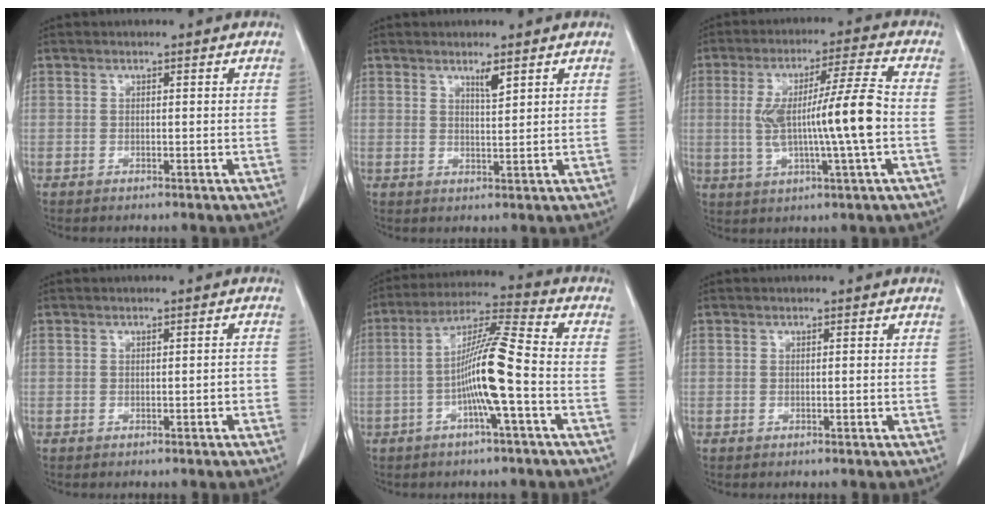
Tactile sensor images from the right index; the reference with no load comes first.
{"total": 2.1, "force": [1.5, 0.2, 1.5], "torque": [-0.030, -0.004, 0.029]}
{"total": 12.5, "force": [-0.7, -0.1, 12.5], "torque": [-0.232, 0.011, -0.013]}
{"total": 1.0, "force": [-0.4, 0.2, 0.8], "torque": [-0.009, 0.002, -0.005]}
{"total": 10.8, "force": [-2.6, -0.3, 10.5], "torque": [-0.198, 0.013, -0.054]}
{"total": 0.0}